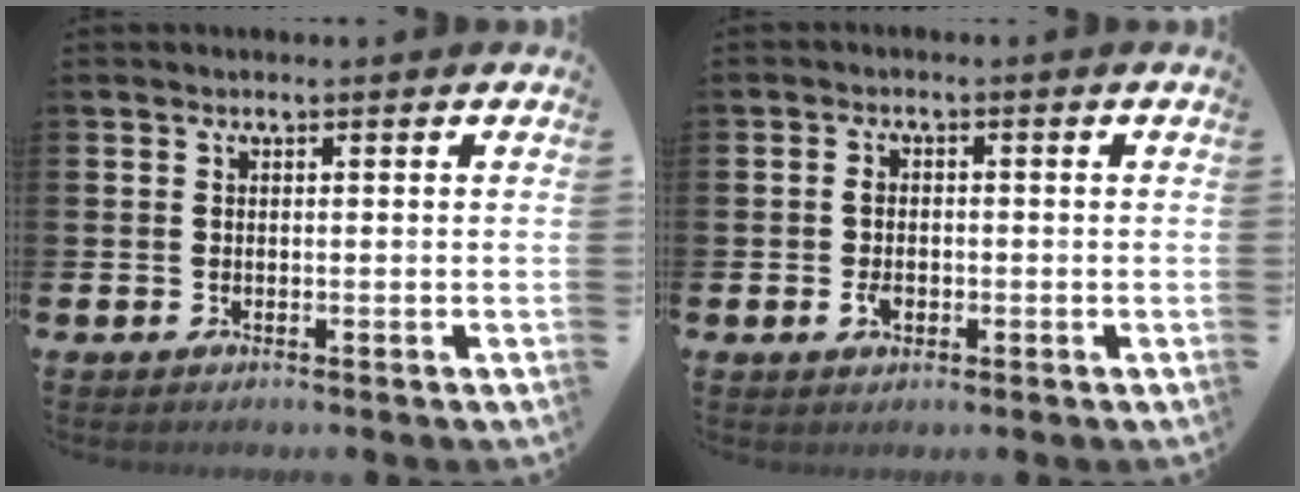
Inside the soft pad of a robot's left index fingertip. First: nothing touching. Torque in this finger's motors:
{"motor_torque": [0.97, 0.32, 0.40, 0.06]}